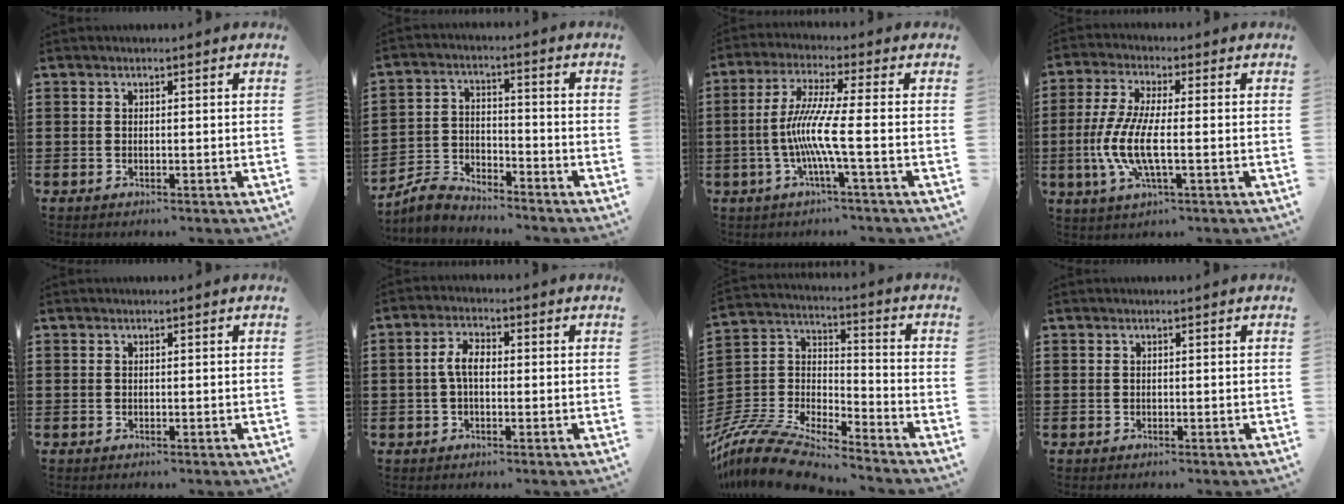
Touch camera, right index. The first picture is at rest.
{"total": 4.2, "force": [-4.0, 1.2, 0.6], "torque": [-0.030, 0.003, -0.088]}
{"total": 8.3, "force": [-1.7, -0.7, 8.1], "torque": [-0.176, -0.020, -0.043]}
{"total": 8.4, "force": [-2.0, 2.3, 7.8], "torque": [-0.182, -0.017, -0.046]}
{"total": 0.0}
{"total": 3.7, "force": [-0.2, 1.7, 3.3], "torque": [-0.074, 0.002, -0.008]}
{"total": 10.6, "force": [-9.7, 1.9, 3.8], "torque": [-0.102, 0.009, -0.202]}
{"total": 0.0}